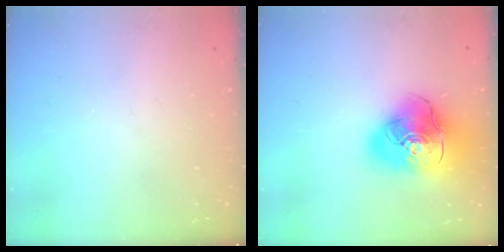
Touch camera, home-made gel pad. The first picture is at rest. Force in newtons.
{"total": 22.5, "press": 22.3, "slide": 3.4}